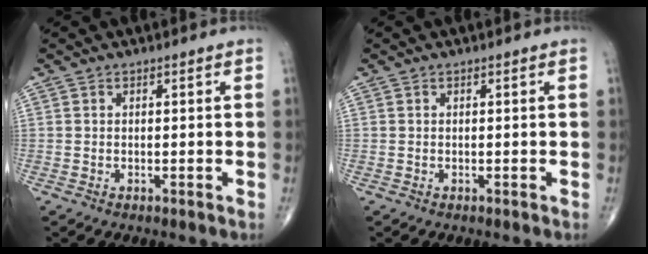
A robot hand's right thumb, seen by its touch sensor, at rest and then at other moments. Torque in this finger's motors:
{"motor_torque": [0.00, 0.00, 0.10, 0.10, 0.00]}